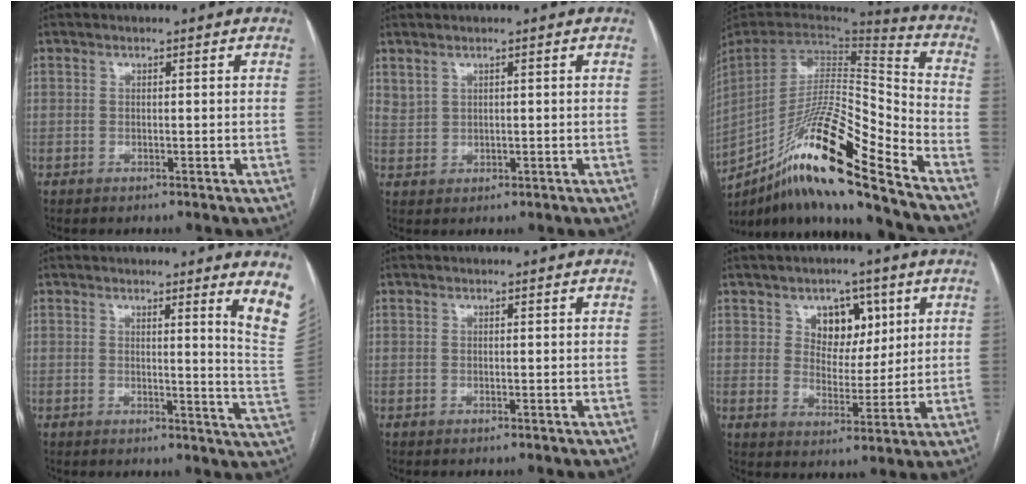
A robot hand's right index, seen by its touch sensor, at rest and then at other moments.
{"total": 2.1, "force": [1.7, 1.0, 0.6], "torque": [-0.012, 0.000, 0.041]}
{"total": 21.6, "force": [-15.1, 0.3, 15.5], "torque": [-0.286, -0.013, -0.280]}
{"total": 7.5, "force": [5.4, -1.2, 5.0], "torque": [-0.054, -0.054, 0.041]}
{"total": 0.0}
{"total": 7.0, "force": [3.3, 4.8, 3.9], "torque": [-0.049, 0.008, 0.055]}